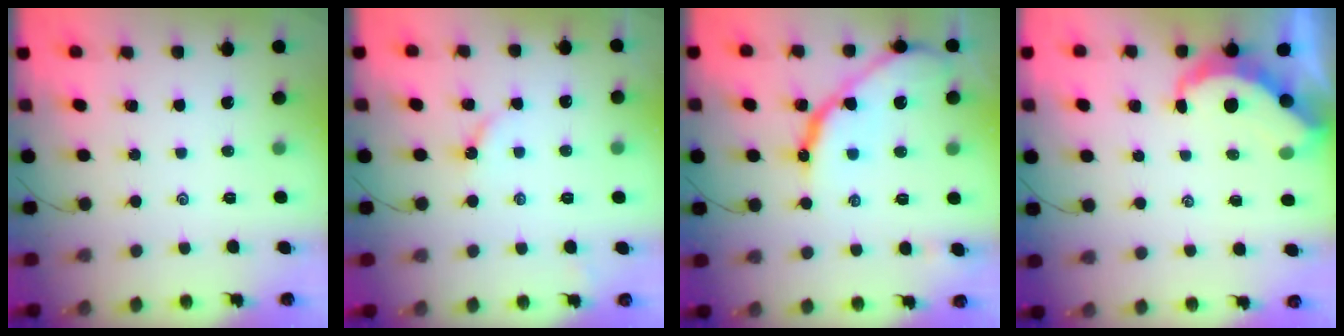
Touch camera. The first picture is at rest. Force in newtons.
{"total": 2.8, "press": 2.8, "slide": 0.3}
{"total": 13.5, "press": 13.4, "slide": 1.2}
{"total": 6.1, "press": 6.1, "slide": 0.4}